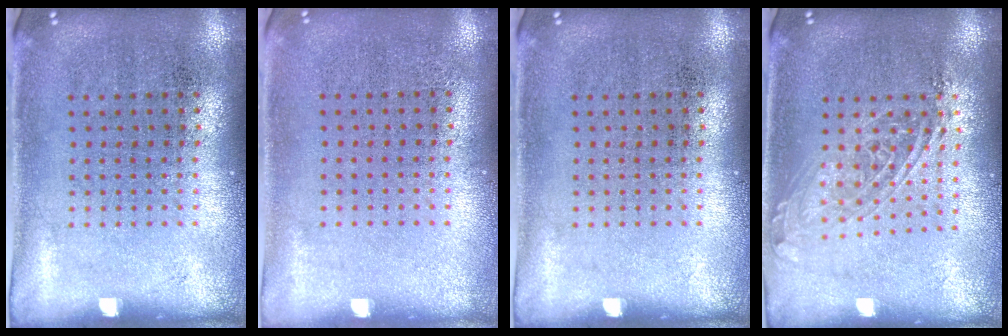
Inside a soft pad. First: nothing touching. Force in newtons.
{"total": 0.0}
{"total": 0.0}
{"total": 1.6, "press": 1.3, "slide": 0.8}